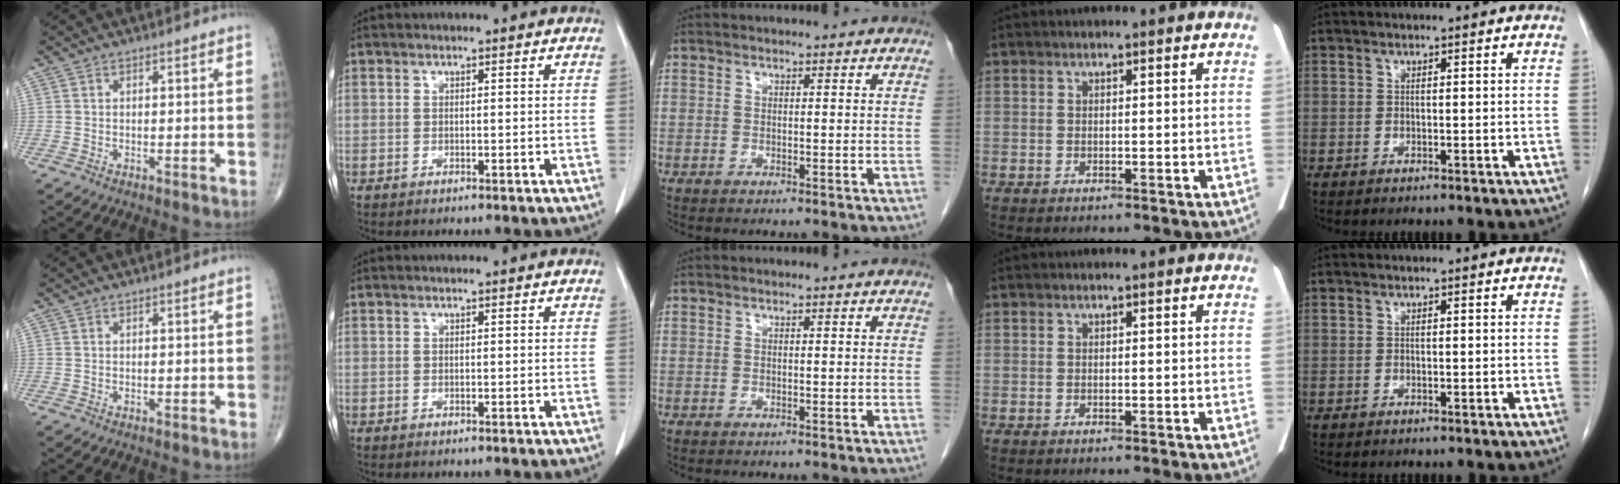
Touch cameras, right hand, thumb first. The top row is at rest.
{}